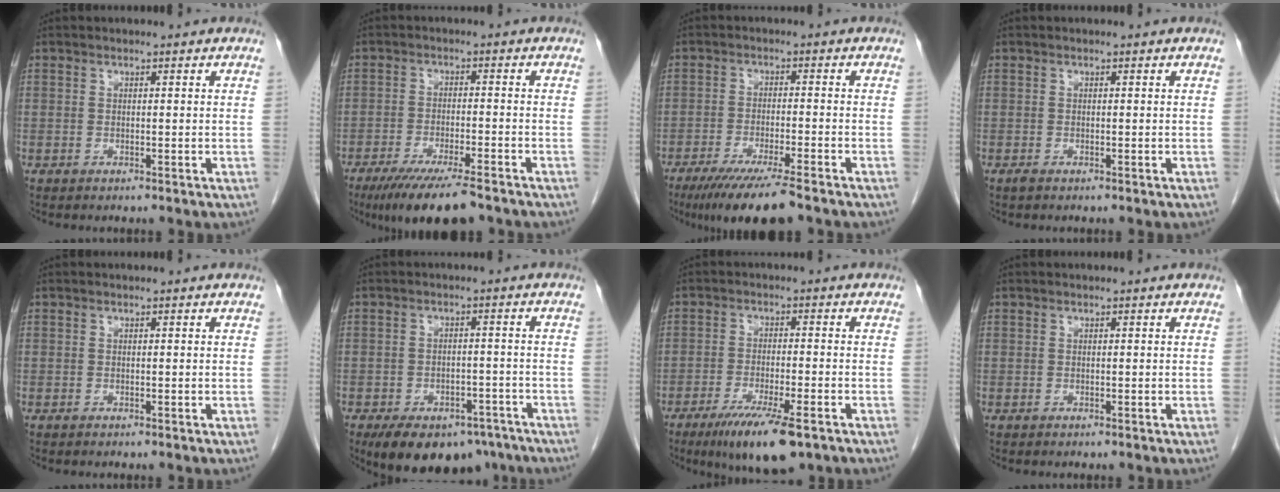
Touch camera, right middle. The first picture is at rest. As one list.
[{"total": 10.5, "force": [-8.0, 1.4, 6.7], "torque": [-0.107, -0.023, -0.128]}, {"total": 9.7, "force": [-7.2, 0.3, 6.4], "torque": [-0.102, -0.025, -0.118]}, {"total": 0.5, "force": [-0.4, 0.1, 0.3], "torque": [-0.010, -0.001, -0.006]}, {"total": 0.0}, {"total": 13.8, "force": [-9.6, 7.5, 6.5], "torque": [-0.113, 0.002, -0.130]}, {"total": 10.2, "force": [-6.5, 1.5, 7.7], "torque": [-0.130, -0.023, -0.103]}, {"total": 0.0}]